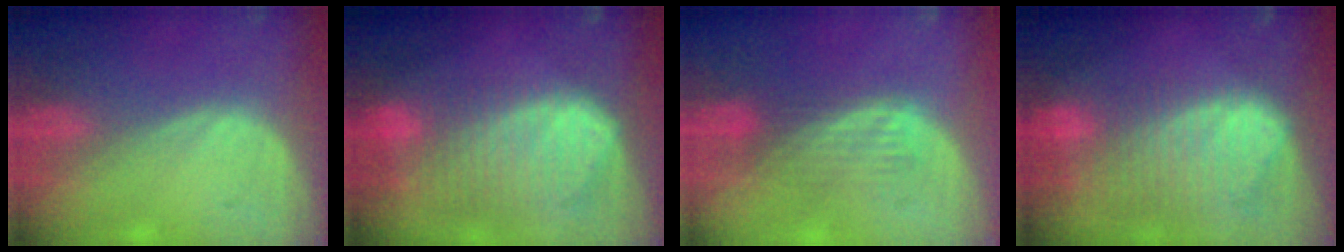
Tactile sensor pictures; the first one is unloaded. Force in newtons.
{"total": 10.5, "press": 9.1, "slide": 5.3}
{"total": 4.5, "press": 3.9, "slide": 2.4}
{"total": 10.6, "press": 9.1, "slide": 5.4}